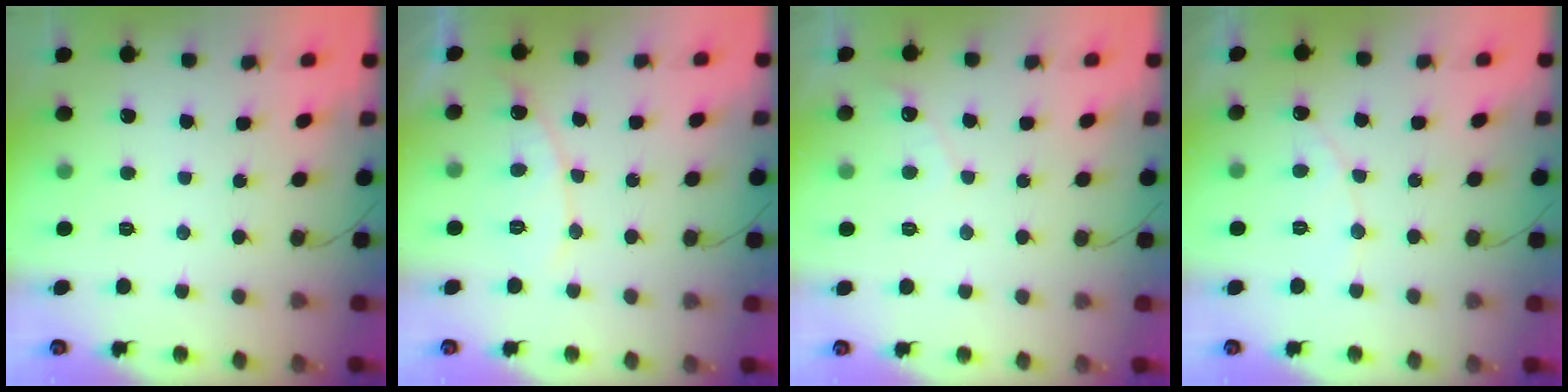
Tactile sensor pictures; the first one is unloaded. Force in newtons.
{"total": 8.0, "press": 8.0, "slide": 0.7}
{"total": 3.2, "press": 3.2, "slide": 0.3}
{"total": 4.5, "press": 4.5, "slide": 0.2}